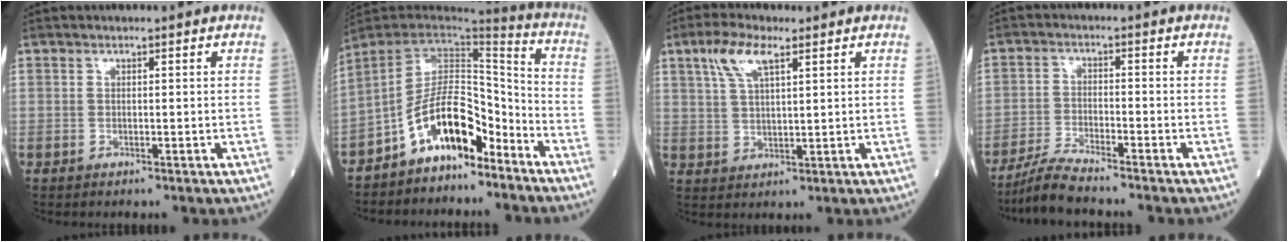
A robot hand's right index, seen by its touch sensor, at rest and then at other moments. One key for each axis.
{"total": 11.5, "fx": -7.4, "fy": 5.0, "fz": 7.3, "tx": -0.126, "ty": 0.032, "tz": -0.135}
{"total": 6.4, "fx": 3.6, "fy": 1.7, "fz": 5.0, "tx": -0.112, "ty": 0.012, "tz": 0.072}
{"total": 5.7, "fx": -5.2, "fy": -0.4, "fz": 2.4, "tx": -0.051, "ty": -0.023, "tz": -0.104}